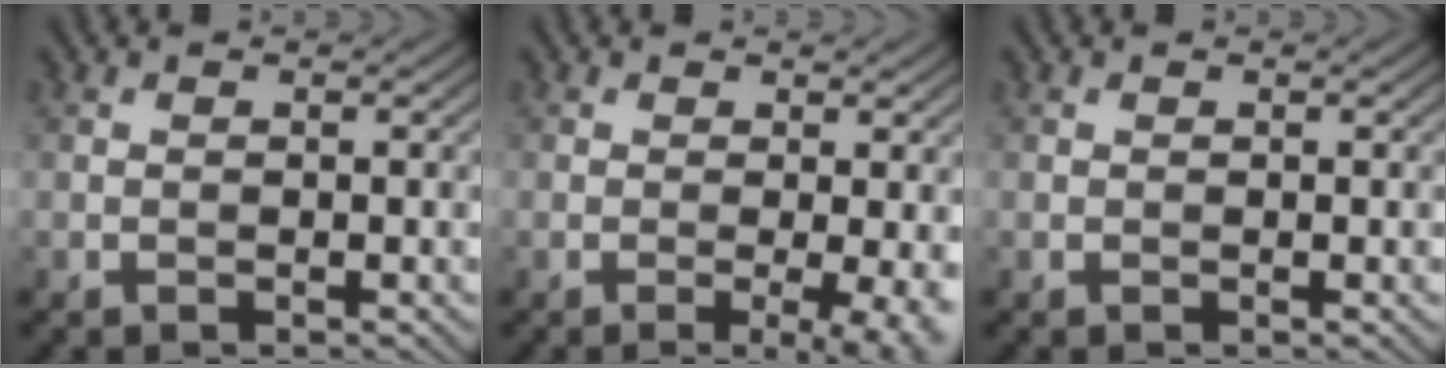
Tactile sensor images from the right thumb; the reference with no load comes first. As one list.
[{"total": 4.6, "force": [-0.7, 1.1, 4.4], "torque": [-0.066, -0.009, -0.010]}, {"total": 0.0}]